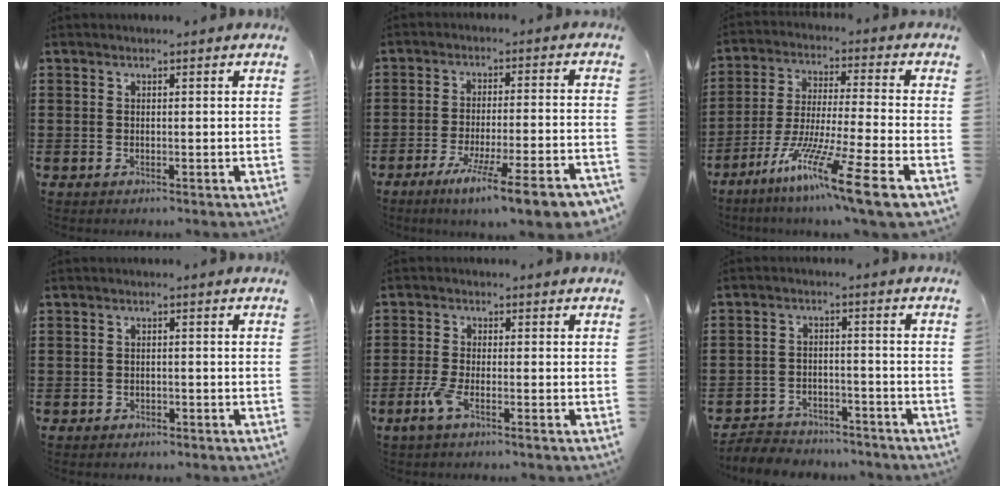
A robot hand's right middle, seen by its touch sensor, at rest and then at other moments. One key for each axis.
{"total": 9.2, "fx": -6.6, "fy": -0.1, "fz": 6.4, "tx": -0.113, "ty": -0.011, "tz": -0.121}
{"total": 12.9, "fx": -9.0, "fy": -0.5, "fz": 9.1, "tx": -0.173, "ty": 0.000, "tz": -0.172}
{"total": 0.8, "fx": -0.7, "fy": 0.4, "fz": 0.1, "tx": -0.005, "ty": 0.000, "tz": -0.016}
{"total": 3.5, "fx": -1.8, "fy": 0.5, "fz": 3.0, "tx": -0.072, "ty": -0.008, "tz": -0.038}
{"total": 4.5, "fx": -4.4, "fy": 0.8, "fz": 0.0, "tx": -0.011, "ty": 0.004, "tz": -0.094}